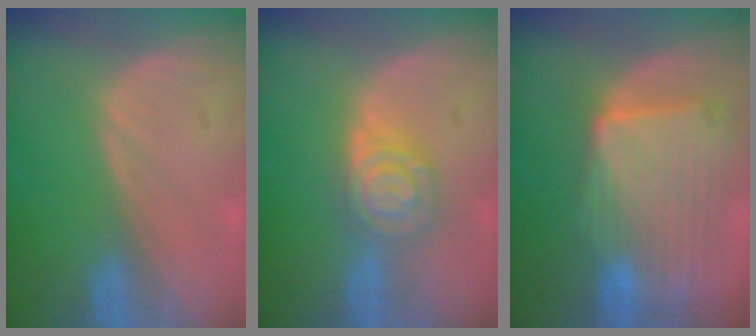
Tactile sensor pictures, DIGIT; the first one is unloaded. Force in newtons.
{"total": 5.9, "press": 5.9, "slide": 0.3}
{"total": 10.5, "press": 9.2, "slide": 5.1}